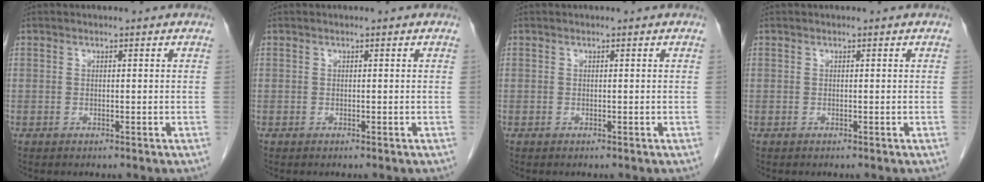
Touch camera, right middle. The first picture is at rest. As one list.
[{"total": 0.0}, {"total": 0.0}, {"total": 0.0}]